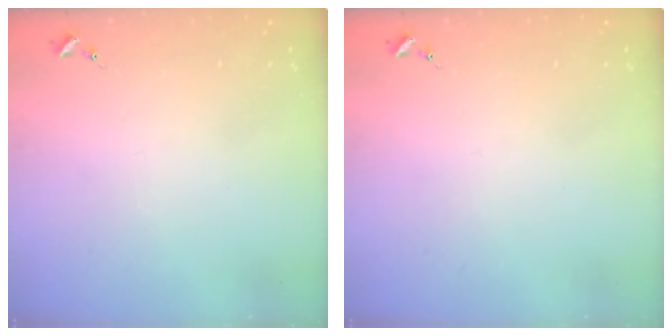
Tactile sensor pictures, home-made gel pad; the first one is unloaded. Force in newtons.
{"total": 0.0}